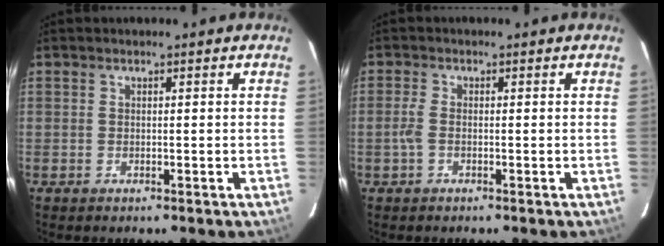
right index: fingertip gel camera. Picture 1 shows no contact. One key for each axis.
{"total": 2.0, "fx": -0.6, "fy": 0.7, "fz": 1.8, "tx": -0.043, "ty": 0.001, "tz": -0.012}